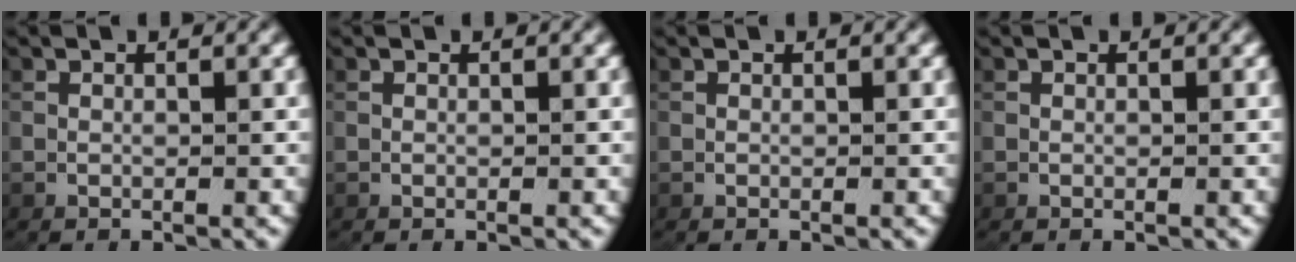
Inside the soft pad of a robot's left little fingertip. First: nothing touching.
{"total": 0.0}
{"total": 0.0}
{"total": 0.0}